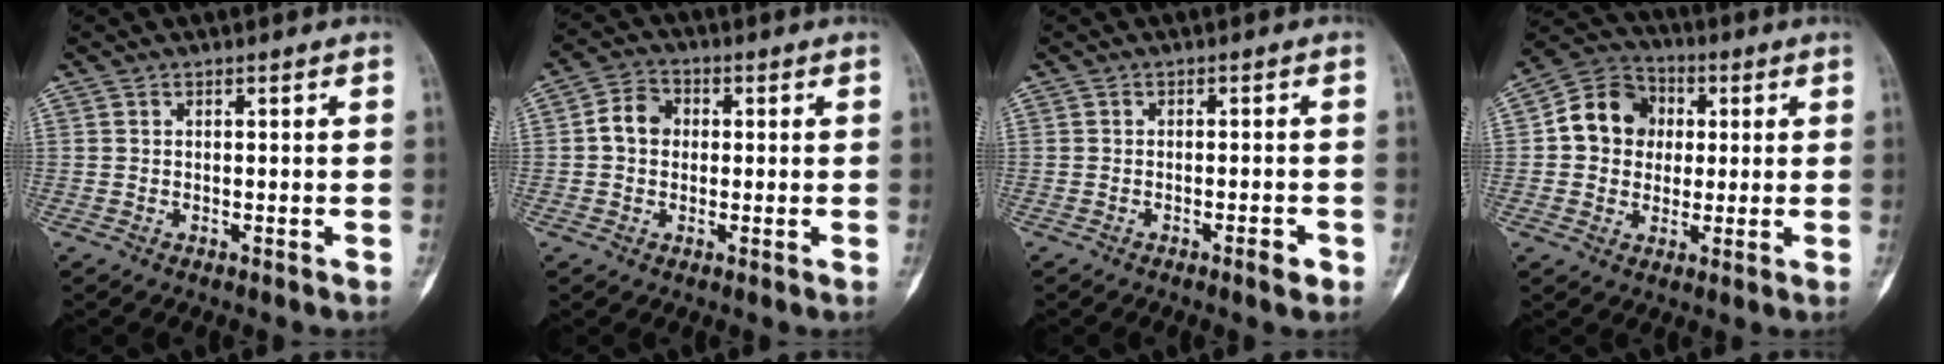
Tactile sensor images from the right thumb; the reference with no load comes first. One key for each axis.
{"total": 5.4, "fx": 0.2, "fy": 4.5, "fz": 3.0, "tx": -0.042, "ty": 0.016, "tz": -0.005}
{"total": 2.3, "fx": -1.3, "fy": 0.5, "fz": 1.9, "tx": -0.024, "ty": 0.004, "tz": -0.019}
{"total": 11.1, "fx": 1.3, "fy": 9.7, "fz": 5.2, "tx": -0.057, "ty": 0.017, "tz": 0.011}